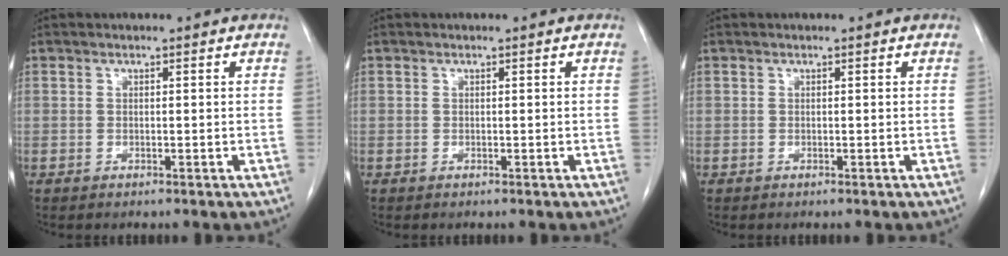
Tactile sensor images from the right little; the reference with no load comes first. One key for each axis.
{"total": 0.0}
{"total": 0.0}